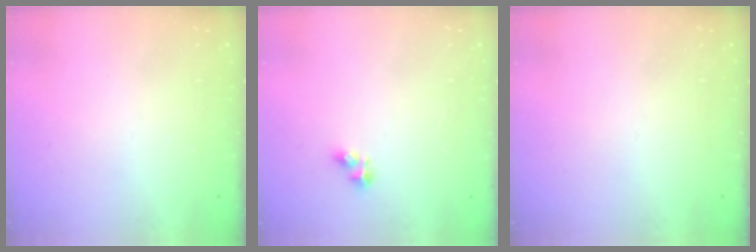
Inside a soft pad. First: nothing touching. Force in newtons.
{"total": 4.8, "press": 4.7, "slide": 0.4}
{"total": 0.0}